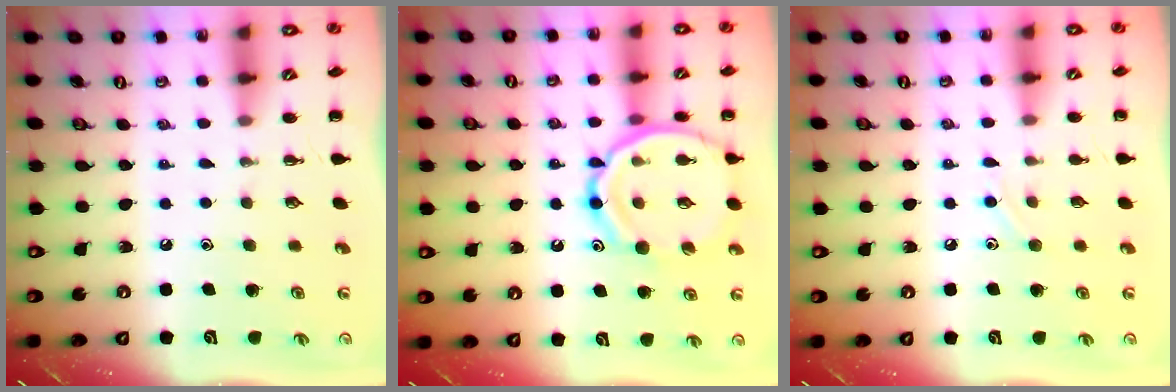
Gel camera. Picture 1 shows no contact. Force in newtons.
{"total": 16.3, "press": 16.1, "slide": 2.5}
{"total": 6.3, "press": 6.1, "slide": 1.6}